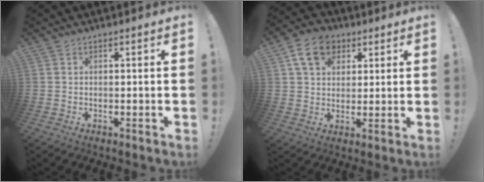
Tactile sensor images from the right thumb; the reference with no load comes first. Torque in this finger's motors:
{"motor_torque": [0.94, 0.90, 0.33, 0.11, 0.01]}